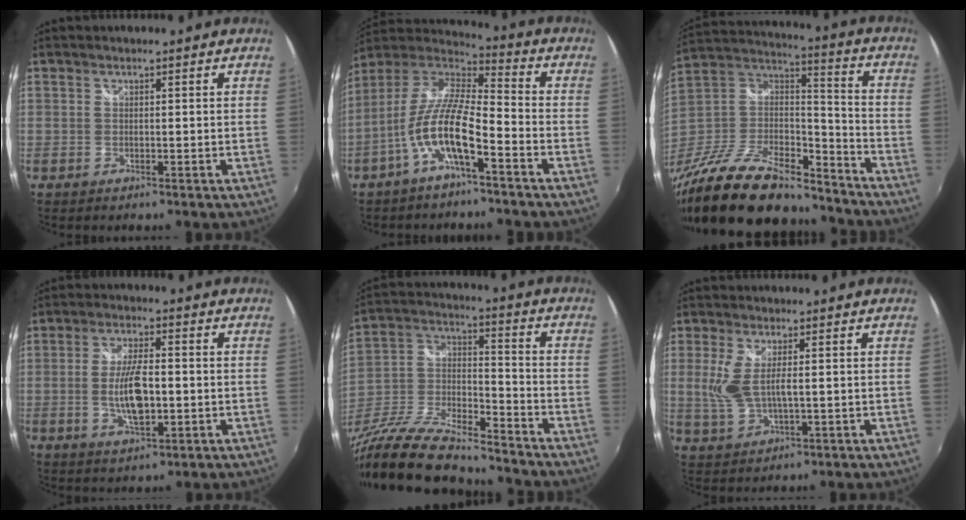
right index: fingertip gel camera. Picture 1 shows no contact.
{"total": 12.5, "force": [-5.7, 3.0, 10.7], "torque": [-0.214, 0.001, -0.109]}
{"total": 27.7, "force": [-20.8, 10.7, 14.9], "torque": [-0.295, 0.007, -0.332]}
{"total": 8.7, "force": [-1.1, 3.4, 7.9], "torque": [-0.153, -0.004, -0.018]}
{"total": 19.0, "force": [-14.0, 6.0, 11.4], "torque": [-0.234, -0.017, -0.252]}
{"total": 6.5, "force": [0.2, 2.0, 6.2], "torque": [-0.137, -0.008, 0.012]}